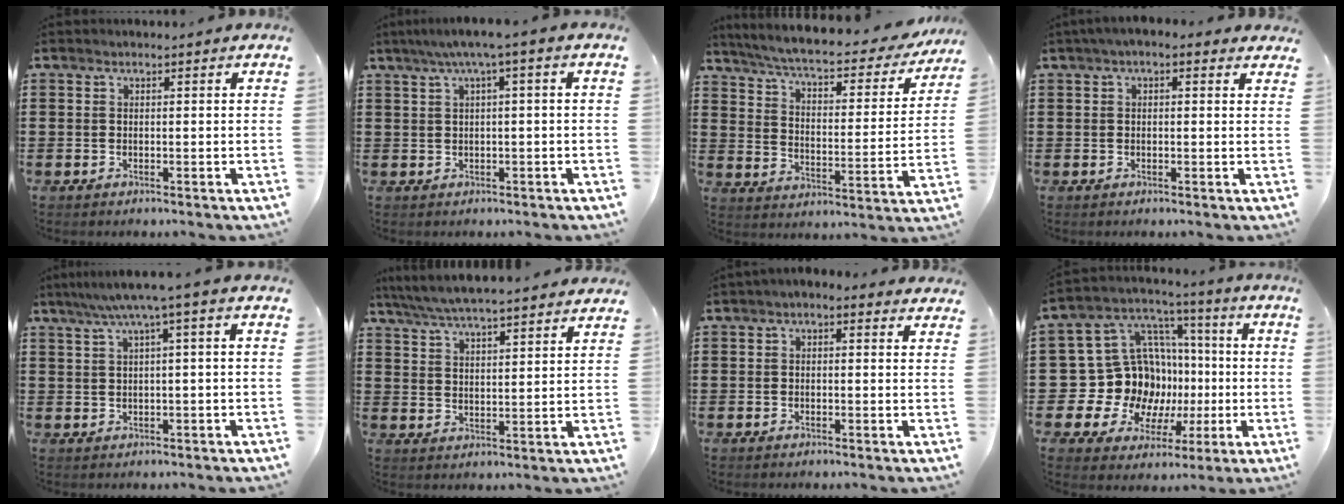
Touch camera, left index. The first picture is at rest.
{"total": 2.9, "force": [0.1, -0.1, 2.9], "torque": [-0.053, 0.001, -0.003]}
{"total": 5.7, "force": [5.0, 0.4, 2.8], "torque": [-0.078, -0.034, 0.079]}
{"total": 1.8, "force": [0.7, 0.9, 1.4], "torque": [-0.030, 0.007, 0.010]}
{"total": 4.2, "force": [1.2, -0.3, 4.0], "torque": [-0.078, -0.002, 0.017]}
{"total": 5.6, "force": [5.3, 0.2, 1.7], "torque": [-0.054, -0.023, 0.093]}
{"total": 1.1, "force": [-0.3, 0.7, 0.8], "torque": [-0.018, 0.005, -0.008]}
{"total": 16.6, "force": [-1.8, 15.1, 6.8], "torque": [-0.176, -0.026, -0.001]}